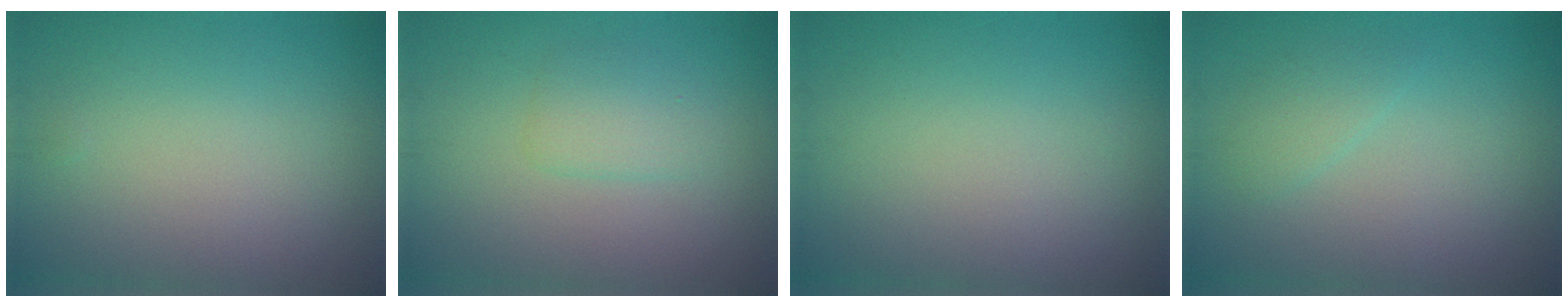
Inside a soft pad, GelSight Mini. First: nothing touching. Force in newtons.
{"total": 1.9, "press": 1.9, "slide": 0.1}
{"total": 0.0}
{"total": 1.3, "press": 1.3, "slide": 0.1}